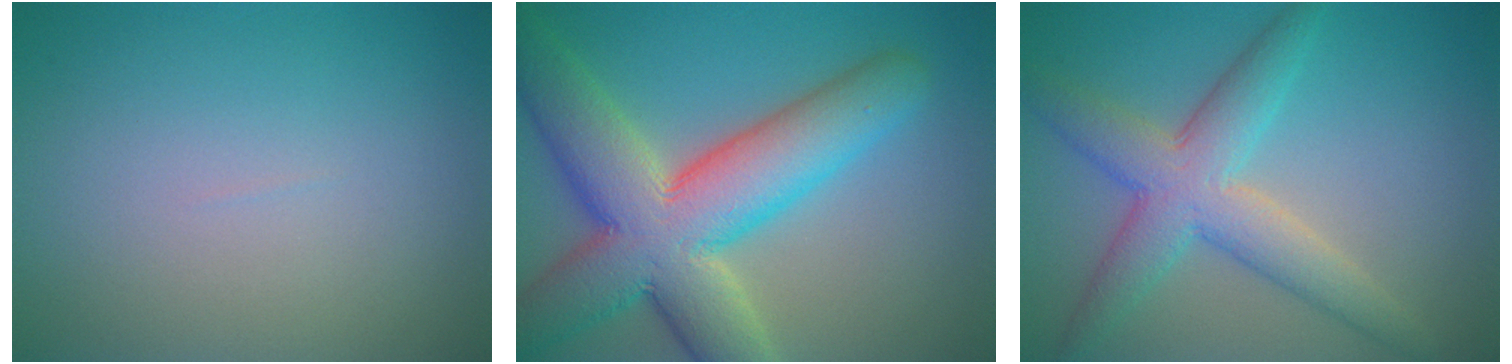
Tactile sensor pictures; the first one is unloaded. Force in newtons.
{"total": 12.1, "press": 12.1, "slide": 0.7}
{"total": 5.8, "press": 5.8, "slide": 0.4}